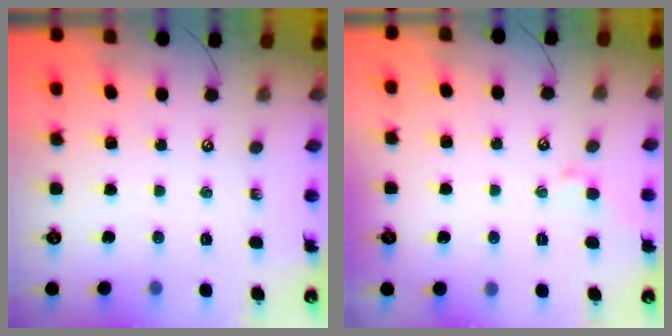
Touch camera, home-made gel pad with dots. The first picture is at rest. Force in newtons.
{"total": 1.9, "press": 1.9, "slide": 0.4}